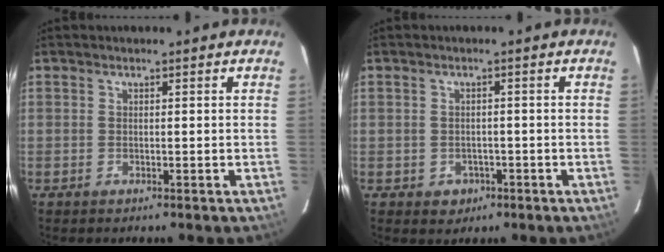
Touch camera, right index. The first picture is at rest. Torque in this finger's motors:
{"motor_torque": [-0.01, -0.02, 0.00, -0.03]}